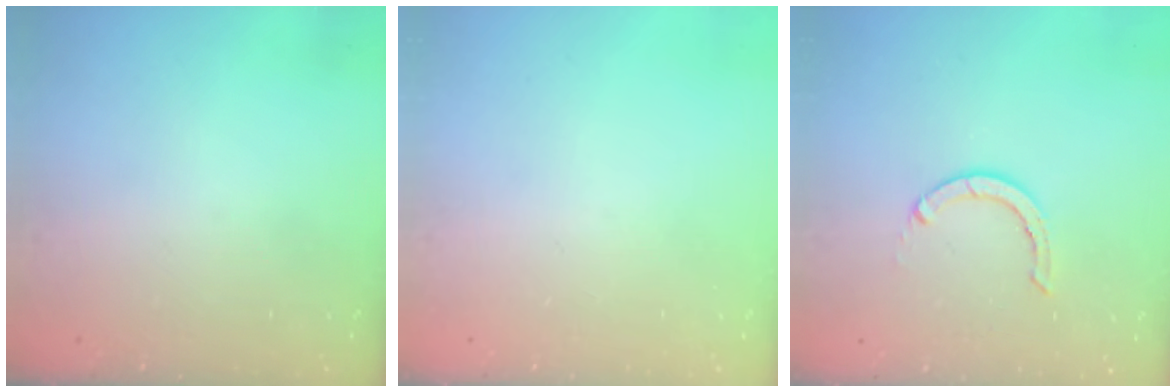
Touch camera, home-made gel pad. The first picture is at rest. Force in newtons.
{"total": 0.0}
{"total": 2.9, "press": 2.9, "slide": 0.1}